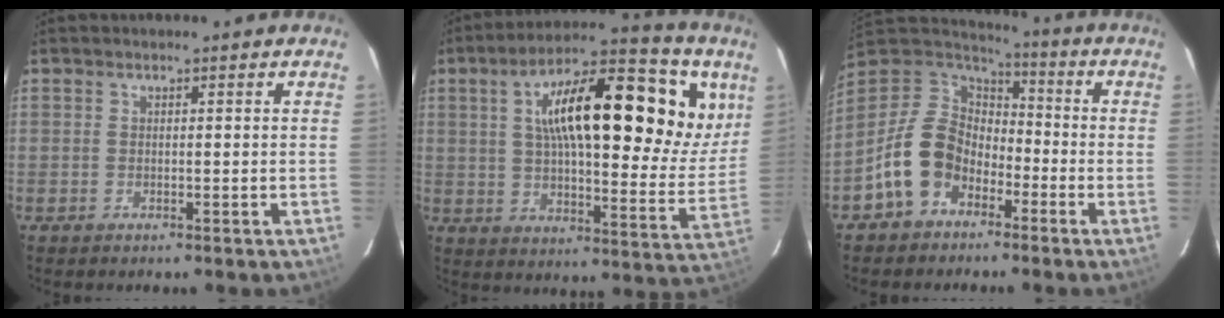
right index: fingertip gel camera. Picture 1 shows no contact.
{"total": 27.6, "force": [11.5, 10.3, 22.9], "torque": [-0.355, 0.041, 0.171]}
{"total": 13.2, "force": [-6.3, 9.7, 6.3], "torque": [-0.142, 0.022, -0.113]}